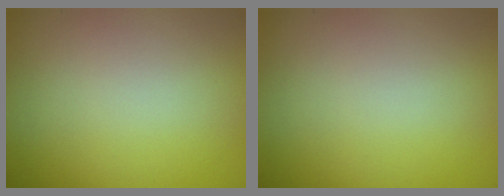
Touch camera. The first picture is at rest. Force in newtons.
{"total": 0.0}